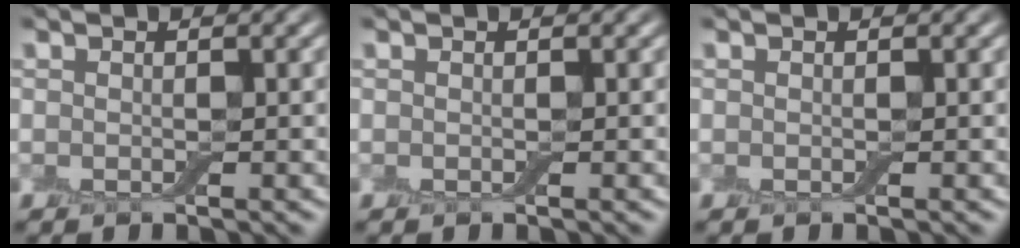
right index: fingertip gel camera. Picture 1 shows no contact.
{"total": 0.0}
{"total": 0.0}